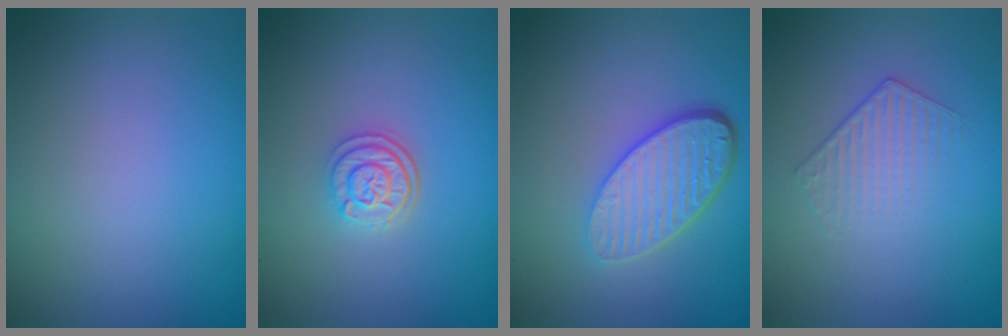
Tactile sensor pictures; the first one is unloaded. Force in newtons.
{"total": 2.8, "press": 2.4, "slide": 1.4}
{"total": 5.3, "press": 3.8, "slide": 3.7}
{"total": 1.5, "press": 0.9, "slide": 1.2}